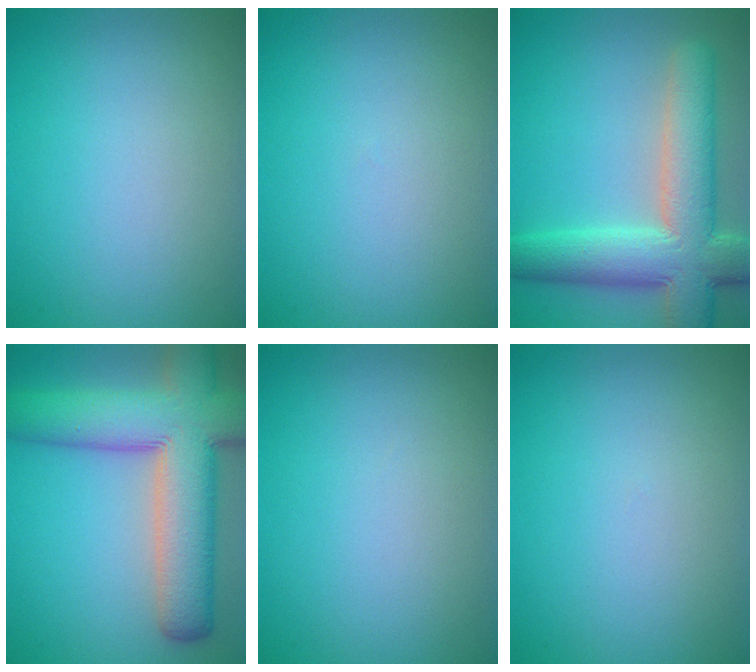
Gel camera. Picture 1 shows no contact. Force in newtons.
{"total": 0.0}
{"total": 9.3, "press": 9.3, "slide": 0.6}
{"total": 11.7, "press": 11.7, "slide": 0.7}
{"total": 0.0}
{"total": 0.0}